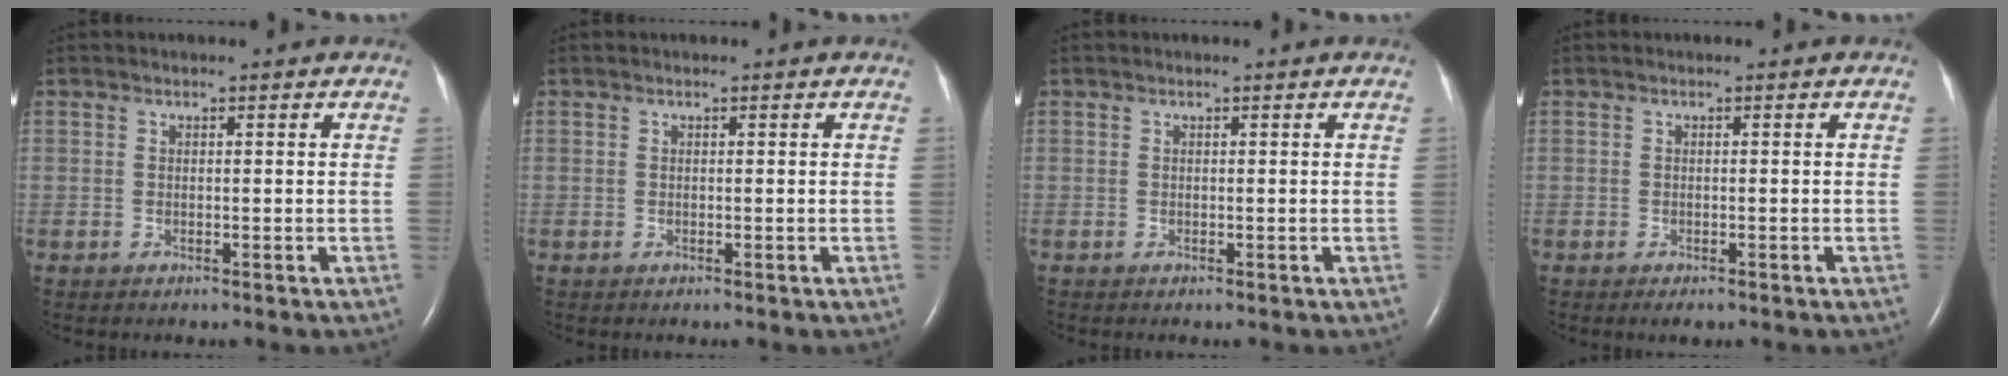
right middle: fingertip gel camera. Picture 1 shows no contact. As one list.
[{"total": 0.0}, {"total": 0.0}, {"total": 1.1, "force": [-0.7, 0.4, 0.8], "torque": [-0.012, -0.002, -0.007]}]